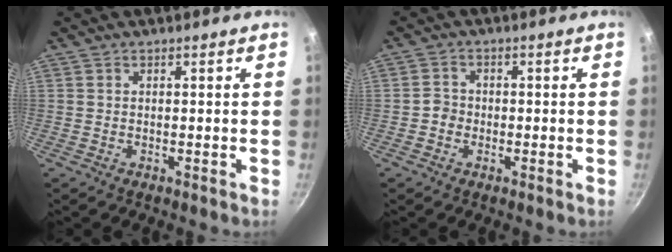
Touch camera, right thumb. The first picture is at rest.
{"total": 2.7, "force": [-0.8, 2.4, 0.8], "torque": [0.001, 0.013, -0.017]}